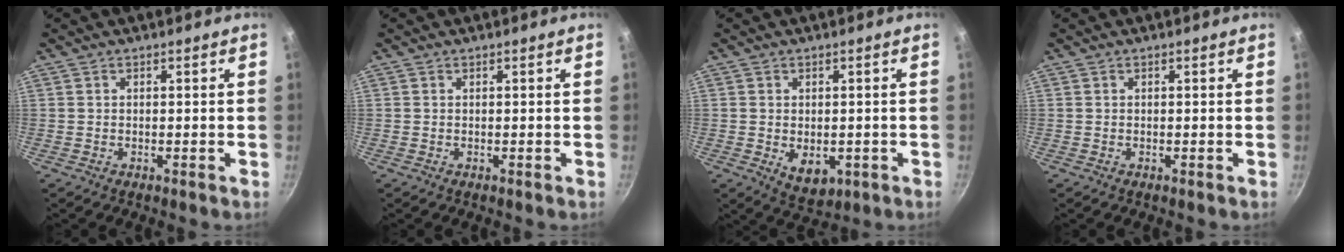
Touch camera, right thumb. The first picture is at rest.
{"total": 0.0}
{"total": 6.0, "force": [-1.1, 4.1, 4.3], "torque": [-0.052, -0.007, -0.002]}
{"total": 0.0}